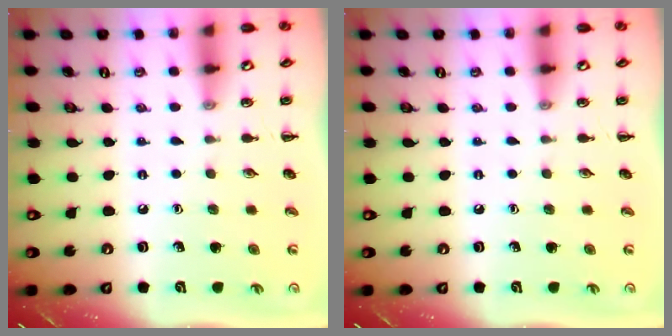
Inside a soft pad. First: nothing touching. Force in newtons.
{"total": 0.0}